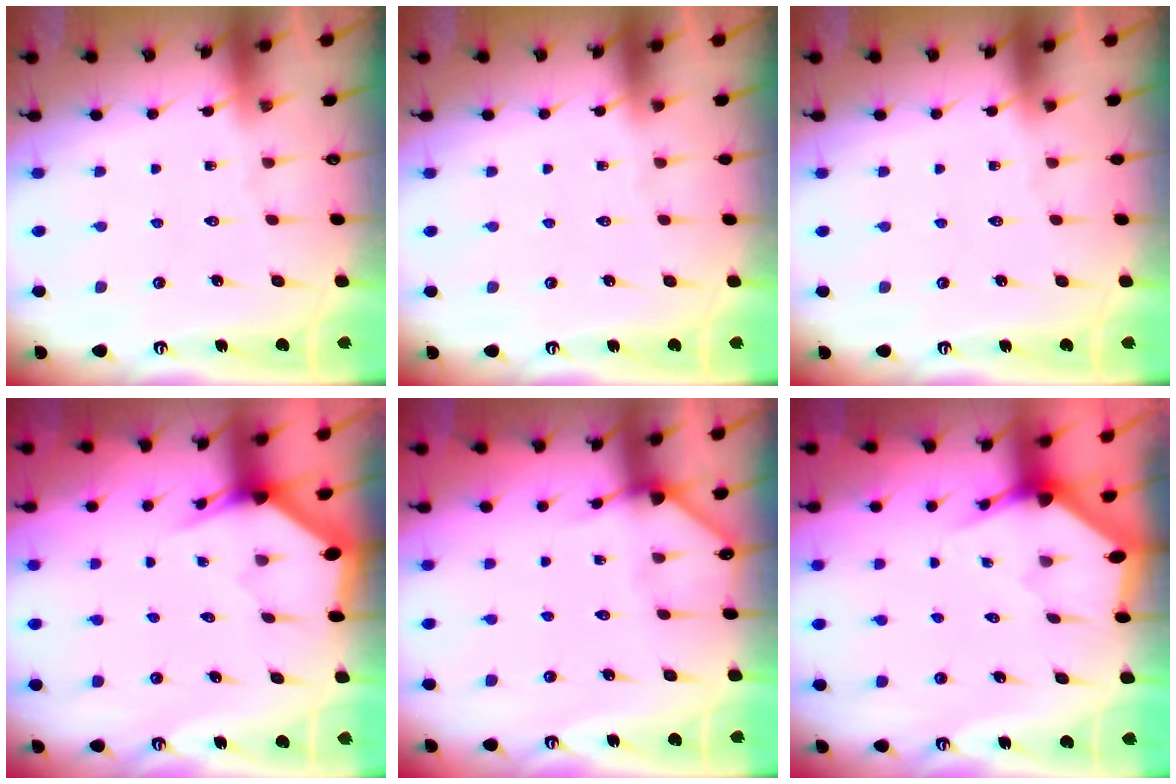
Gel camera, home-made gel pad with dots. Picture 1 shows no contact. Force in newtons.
{"total": 0.0}
{"total": 0.0}
{"total": 3.2, "press": 3.2, "slide": 0.1}
{"total": 3.9, "press": 3.9, "slide": 0.2}
{"total": 2.9, "press": 2.9, "slide": 0.2}